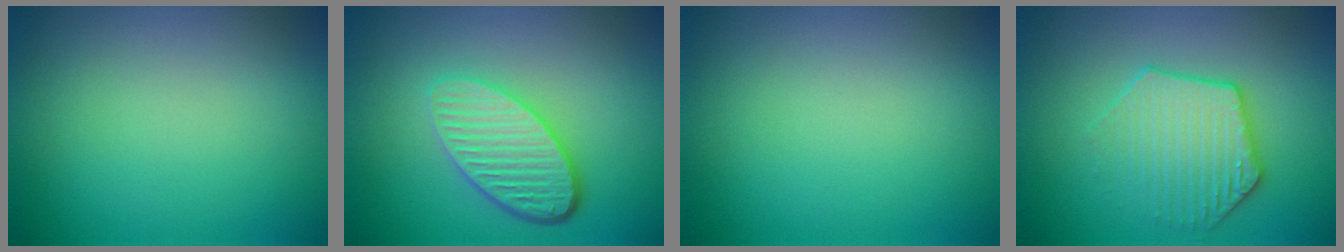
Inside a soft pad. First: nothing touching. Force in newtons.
{"total": 5.3, "press": 3.9, "slide": 3.7}
{"total": 0.0}
{"total": 3.6, "press": 3.5, "slide": 0.6}